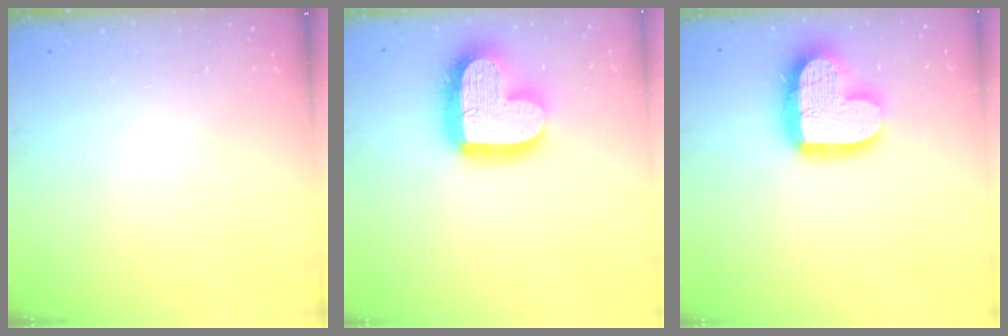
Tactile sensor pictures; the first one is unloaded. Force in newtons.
{"total": 20.7, "press": 20.7, "slide": 1.7}
{"total": 17.0, "press": 16.9, "slide": 1.4}